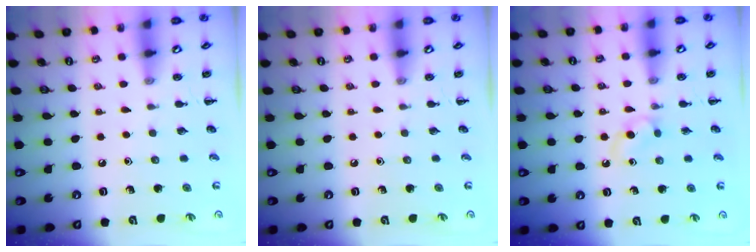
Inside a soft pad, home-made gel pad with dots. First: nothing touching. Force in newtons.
{"total": 0.0}
{"total": 2.7, "press": 2.5, "slide": 1.2}